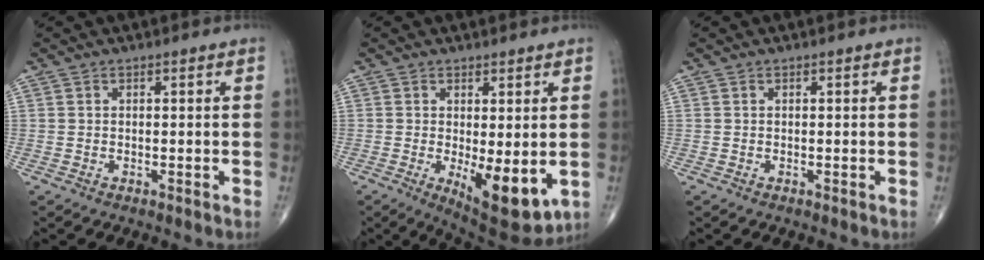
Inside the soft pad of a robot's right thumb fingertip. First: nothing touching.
{"total": 10.4, "force": [-1.8, 3.9, 9.5], "torque": [-0.123, -0.026, -0.013]}
{"total": 0.0}